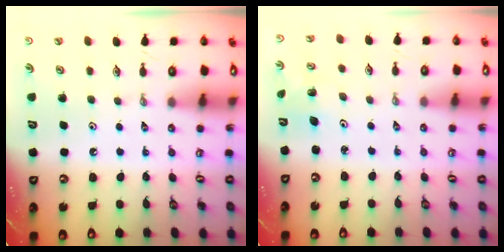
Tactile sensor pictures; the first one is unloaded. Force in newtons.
{"total": 1.3, "press": 1.3, "slide": 0.1}